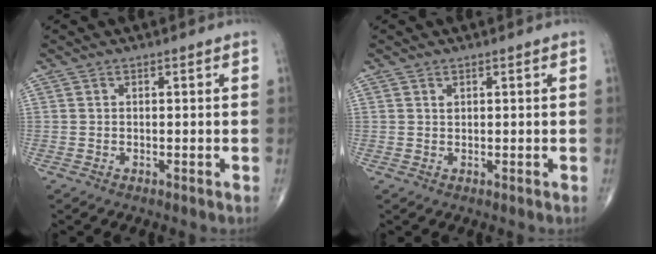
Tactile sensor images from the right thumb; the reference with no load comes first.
{"total": 0.6, "force": [0.4, 0.4, 0.3], "torque": [-0.002, 0.000, 0.008]}